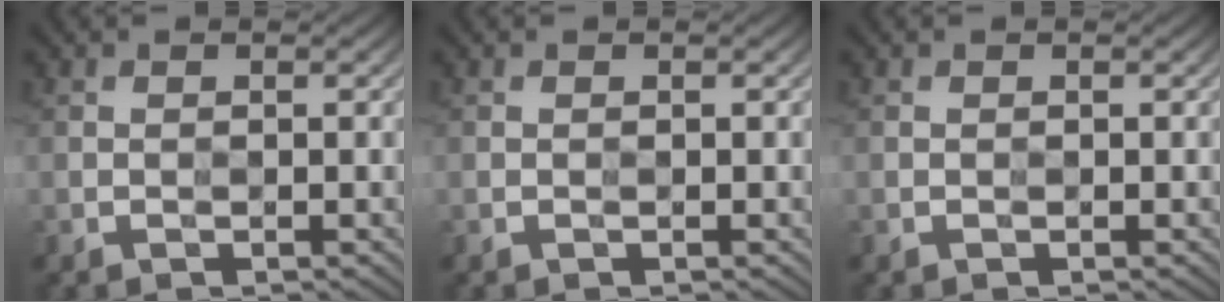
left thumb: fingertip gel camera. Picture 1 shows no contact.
{"total": 0.0}
{"total": 0.0}